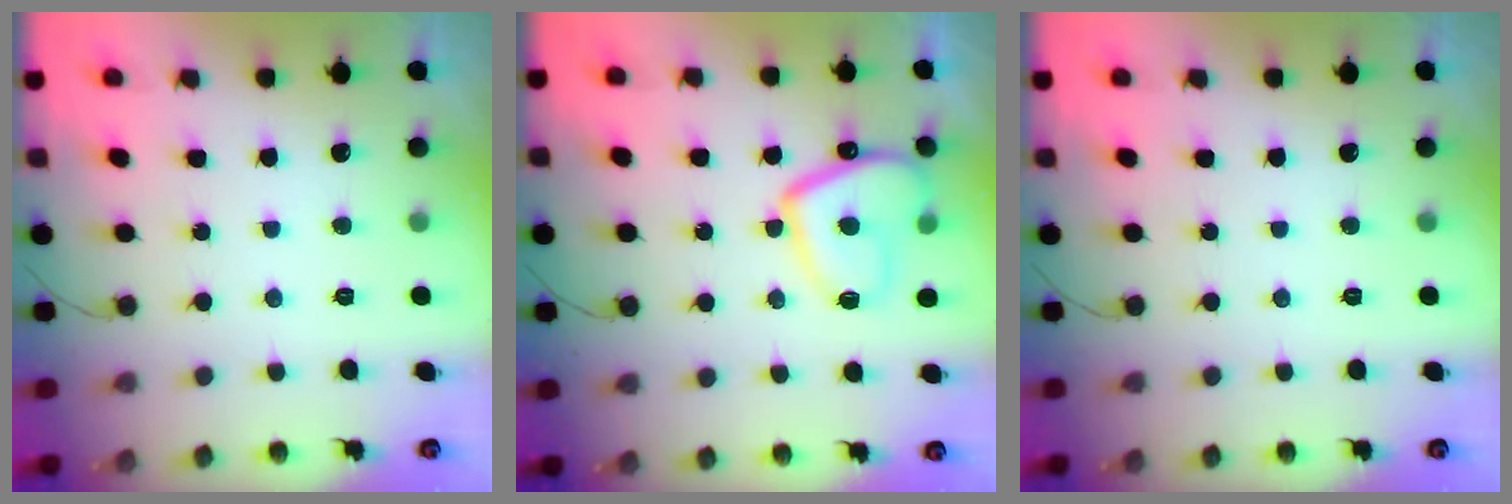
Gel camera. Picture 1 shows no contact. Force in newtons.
{"total": 13.2, "press": 13.1, "slide": 1.6}
{"total": 0.0}